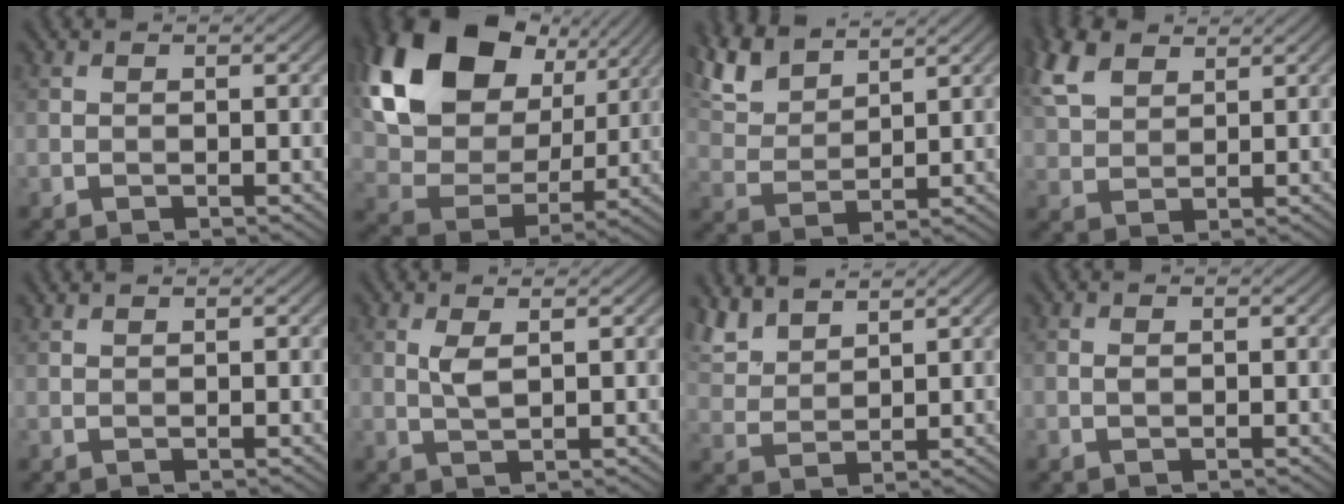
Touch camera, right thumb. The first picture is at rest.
{"total": 21.8, "force": [9.7, 15.3, 12.2], "torque": [-0.312, 0.044, 0.207]}
{"total": 7.7, "force": [6.1, 2.7, 4.0], "torque": [-0.108, 0.017, 0.129]}
{"total": 7.3, "force": [4.2, 4.1, 4.3], "torque": [-0.126, 0.018, 0.087]}
{"total": 0.7, "force": [0.7, 0.0, 0.2], "torque": [-0.009, 0.005, 0.017]}
{"total": 2.1, "force": [0.7, 0.5, 1.9], "torque": [-0.049, 0.001, 0.017]}
{"total": 5.8, "force": [4.9, 2.0, 2.5], "torque": [-0.069, 0.009, 0.106]}
{"total": 0.6, "force": [0.0, 0.3, 0.5], "torque": [-0.012, 0.001, 0.000]}